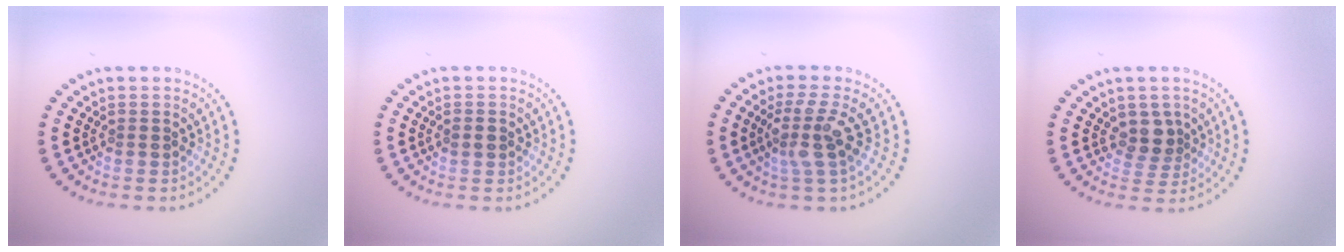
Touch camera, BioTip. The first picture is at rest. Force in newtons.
{"total": 1.1, "press": 1.1, "slide": 0.1}
{"total": 3.2, "press": 2.4, "slide": 2.1}
{"total": 2.3, "press": 1.9, "slide": 1.4}